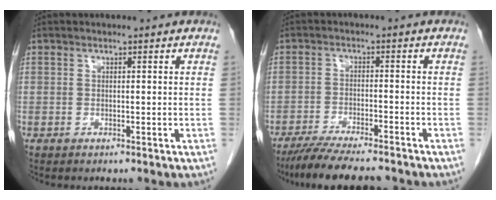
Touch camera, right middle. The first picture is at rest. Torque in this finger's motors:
{"motor_torque": [1.16, -0.98, 0.40, 0.08]}